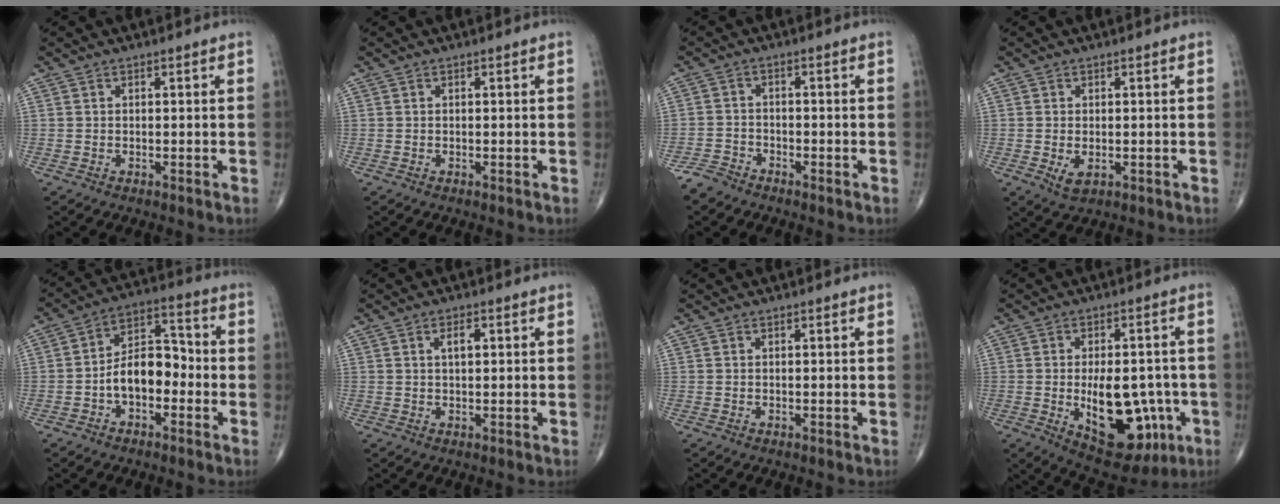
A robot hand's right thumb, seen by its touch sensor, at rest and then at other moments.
{"total": 0.0}
{"total": 3.2, "force": [-2.9, 1.4, 0.4], "torque": [-0.010, 0.003, -0.061]}
{"total": 2.8, "force": [-0.5, 1.7, 2.2], "torque": [-0.037, -0.005, -0.002]}
{"total": 10.0, "force": [-2.6, 6.1, 7.5], "torque": [-0.106, 0.043, -0.056]}
{"total": 2.5, "force": [0.8, 1.1, 2.1], "torque": [-0.035, 0.000, 0.013]}
{"total": 0.0}
{"total": 17.3, "force": [-4.3, 9.4, 13.9], "torque": [-0.171, 0.006, -0.037]}